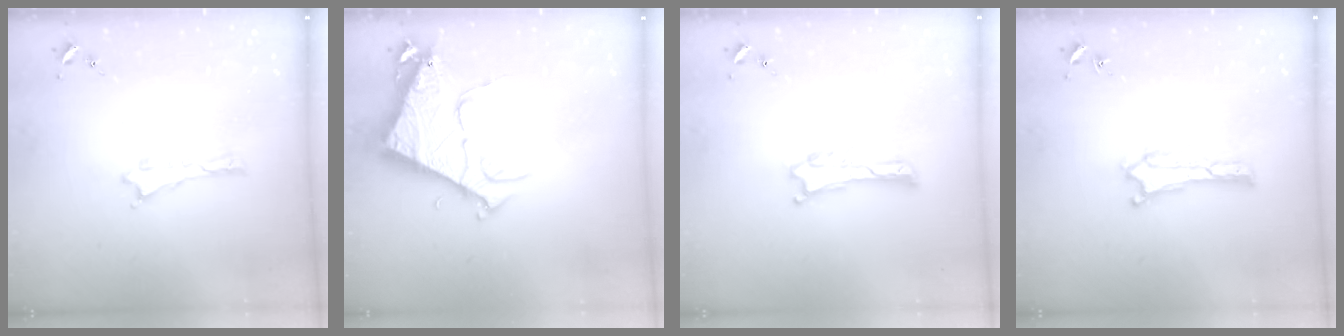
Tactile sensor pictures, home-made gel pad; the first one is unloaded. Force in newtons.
{"total": 7.9, "press": 7.9, "slide": 0.9}
{"total": 1.0, "press": 1.0, "slide": 0.2}
{"total": 0.6, "press": 0.5, "slide": 0.2}